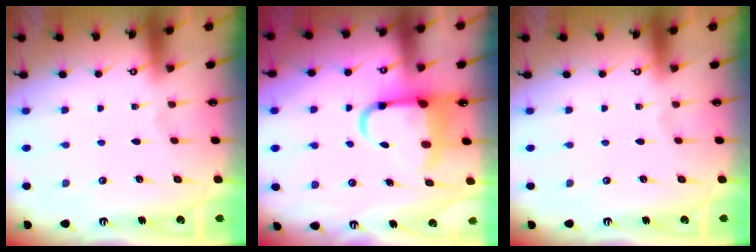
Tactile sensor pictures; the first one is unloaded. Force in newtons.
{"total": 8.1, "press": 7.9, "slide": 2.1}
{"total": 0.0}